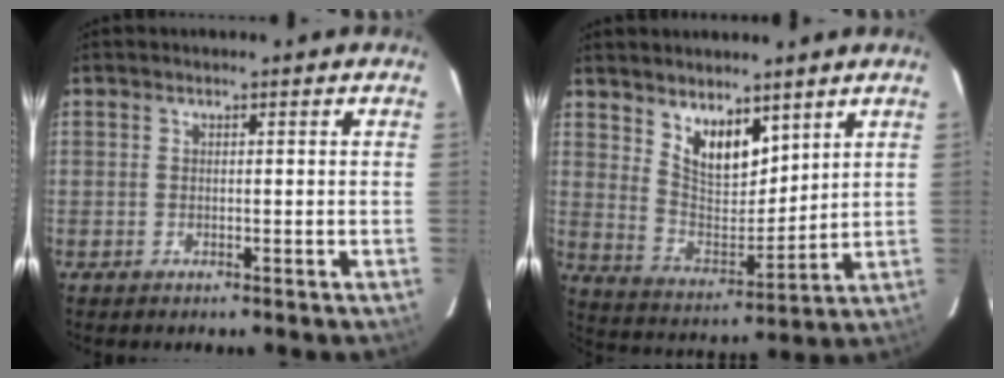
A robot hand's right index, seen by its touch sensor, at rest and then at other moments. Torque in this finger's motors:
{"motor_torque": [0.87, 0.83, 0.19, 0.06]}